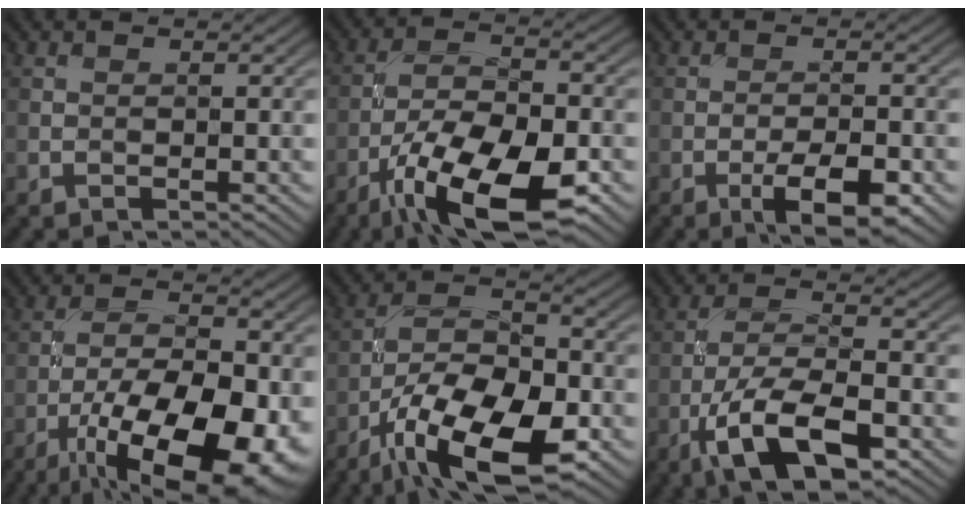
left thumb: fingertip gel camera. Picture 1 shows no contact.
{"total": 13.5, "force": [-7.2, 4.9, 10.3], "torque": [-0.194, -0.009, -0.138]}
{"total": 6.4, "force": [-3.2, 1.9, 5.2], "torque": [-0.085, 0.002, -0.047]}
{"total": 16.1, "force": [-7.8, 6.3, 12.6], "torque": [-0.210, -0.014, -0.125]}
{"total": 14.7, "force": [-8.0, 6.0, 10.8], "torque": [-0.200, -0.008, -0.158]}
{"total": 10.9, "force": [-5.5, 3.7, 8.7], "torque": [-0.164, -0.004, -0.110]}